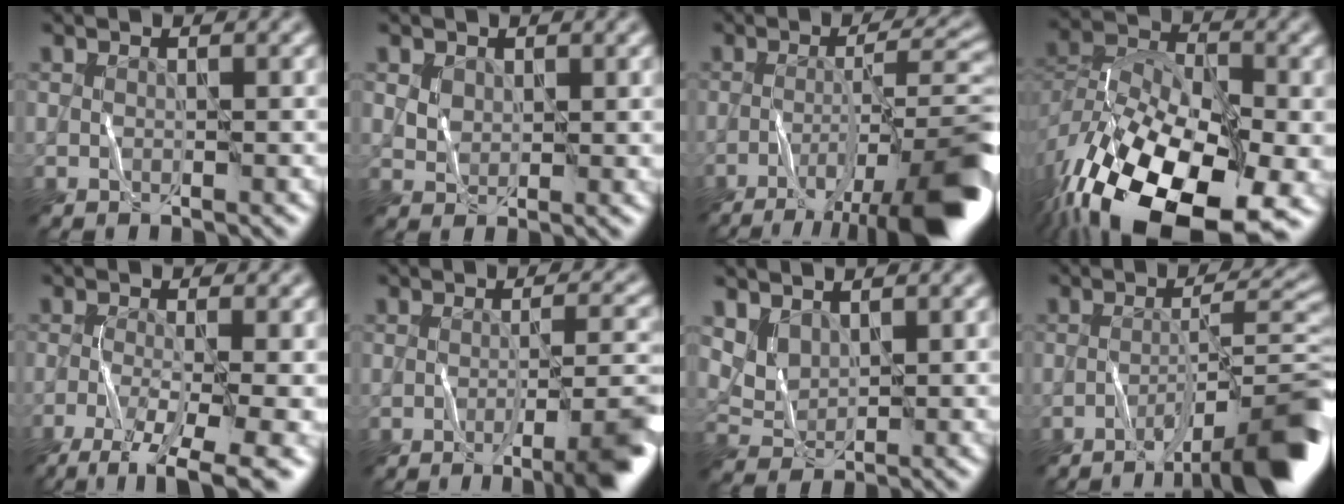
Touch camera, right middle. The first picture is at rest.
{"total": 0.7, "force": [0.4, 0.4, 0.2], "torque": [-0.021, 0.002, 0.024]}
{"total": 12.8, "force": [-6.2, 2.5, 10.9], "torque": [-0.156, 0.006, -0.086]}
{"total": 17.7, "force": [-9.8, 9.1, 11.6], "torque": [-0.213, -0.025, -0.140]}
{"total": 7.2, "force": [-4.4, 1.4, 5.5], "torque": [-0.090, -0.005, -0.062]}
{"total": 6.1, "force": [-2.3, 1.0, 5.6], "torque": [-0.074, 0.002, -0.026]}
{"total": 1.4, "force": [1.2, 0.6, 0.4], "torque": [-0.025, -0.002, 0.041]}
{"total": 9.2, "force": [-5.4, 1.1, 7.3], "torque": [-0.096, 0.019, -0.079]}